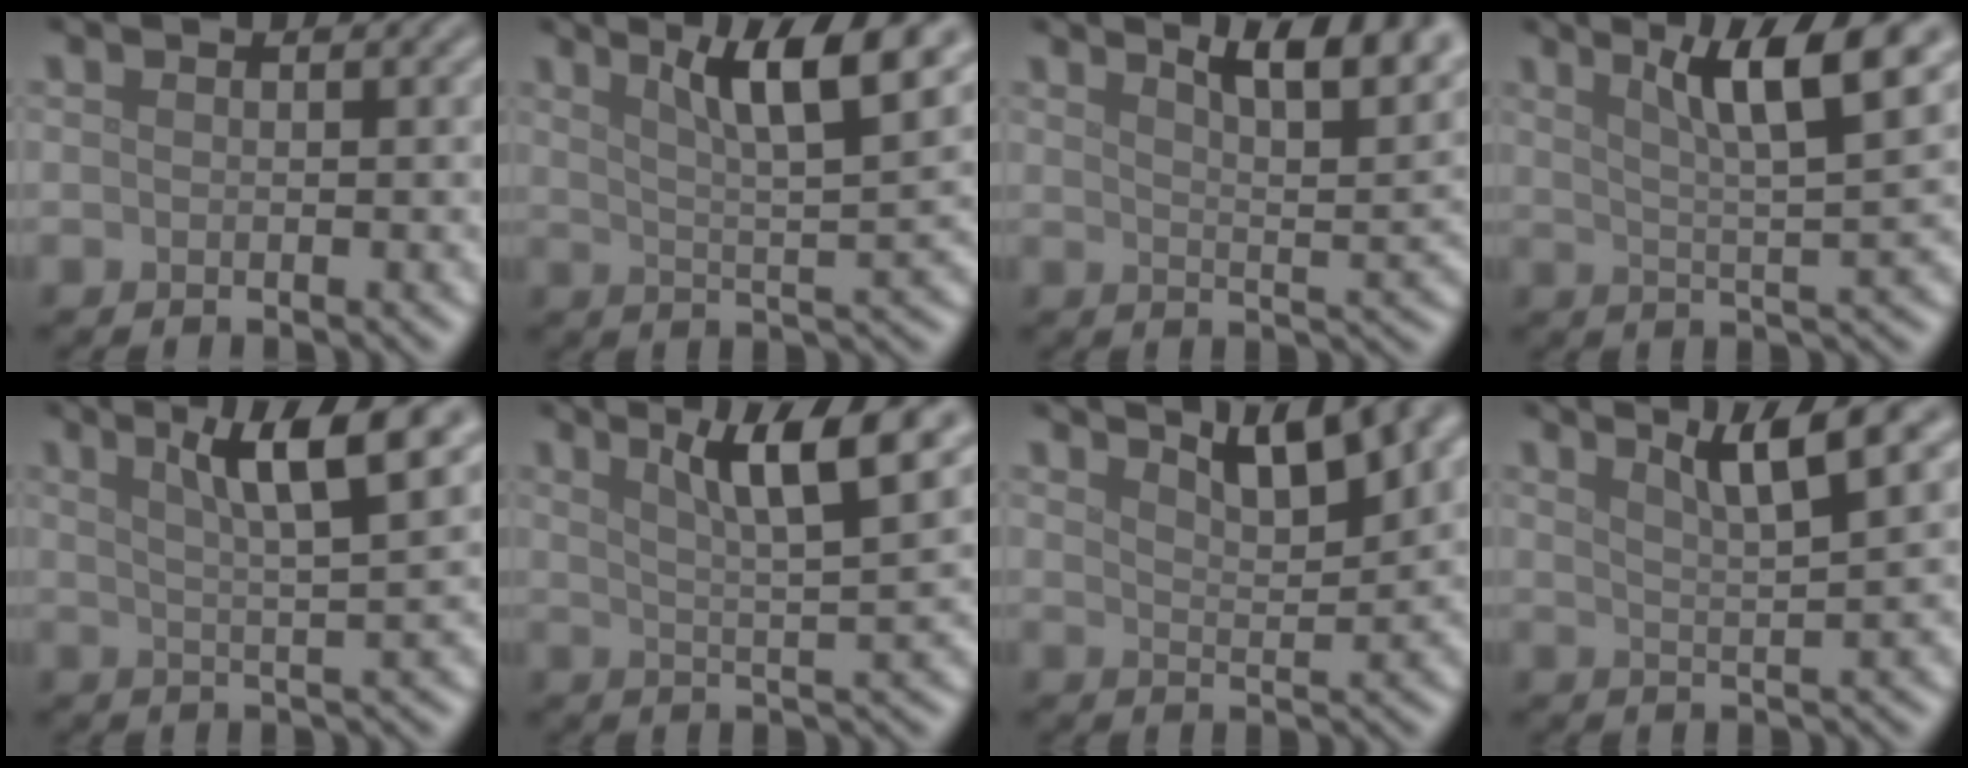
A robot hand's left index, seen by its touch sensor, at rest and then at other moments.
{"total": 8.6, "force": [4.7, 1.7, 7.1], "torque": [-0.095, 0.010, 0.073]}
{"total": 8.0, "force": [5.3, 2.3, 5.6], "torque": [-0.050, 0.015, 0.057]}
{"total": 8.0, "force": [4.1, 1.3, 6.8], "torque": [-0.095, 0.008, 0.067]}
{"total": 6.9, "force": [3.3, 1.0, 5.9], "torque": [-0.083, 0.009, 0.053]}
{"total": 7.8, "force": [4.0, 1.2, 6.5], "torque": [-0.089, 0.009, 0.066]}
{"total": 7.0, "force": [4.9, 1.9, 4.6], "torque": [-0.059, 0.023, 0.062]}
{"total": 5.3, "force": [3.2, 0.7, 4.1], "torque": [-0.057, 0.011, 0.055]}